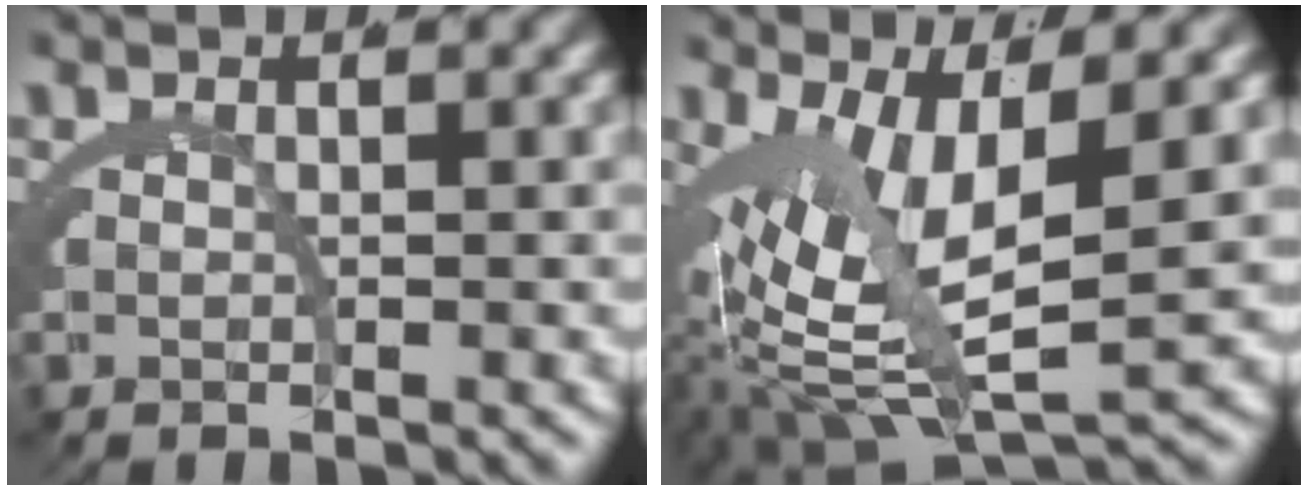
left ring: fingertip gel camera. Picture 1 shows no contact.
{"total": 9.1, "force": [0.0, 3.9, 8.2], "torque": [-0.154, -0.021, 0.017]}